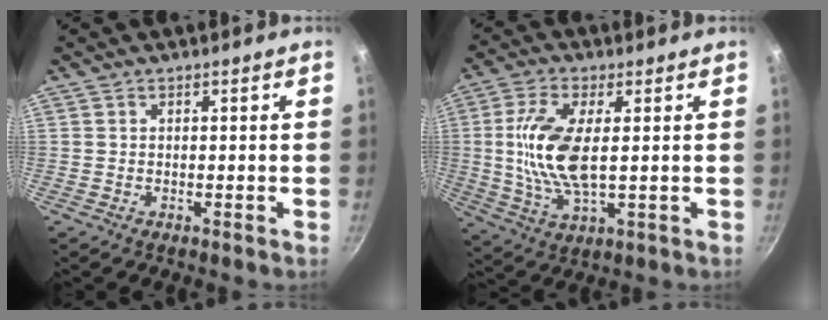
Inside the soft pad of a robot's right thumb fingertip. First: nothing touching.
{"total": 12.4, "force": [1.3, 5.3, 11.1], "torque": [-0.229, -0.004, 0.025]}